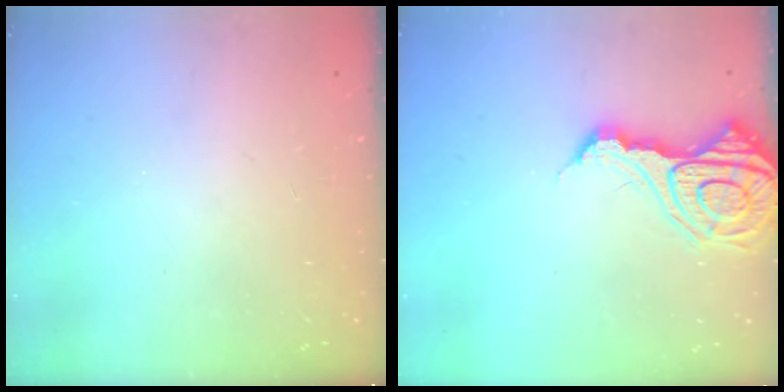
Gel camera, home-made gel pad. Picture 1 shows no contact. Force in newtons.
{"total": 14.5, "press": 14.5, "slide": 1.6}